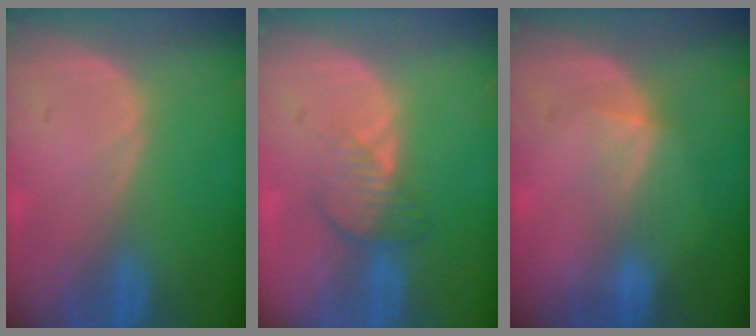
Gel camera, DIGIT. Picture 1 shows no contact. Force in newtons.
{"total": 4.0, "press": 3.5, "slide": 2.1}
{"total": 2.7, "press": 2.4, "slide": 1.2}